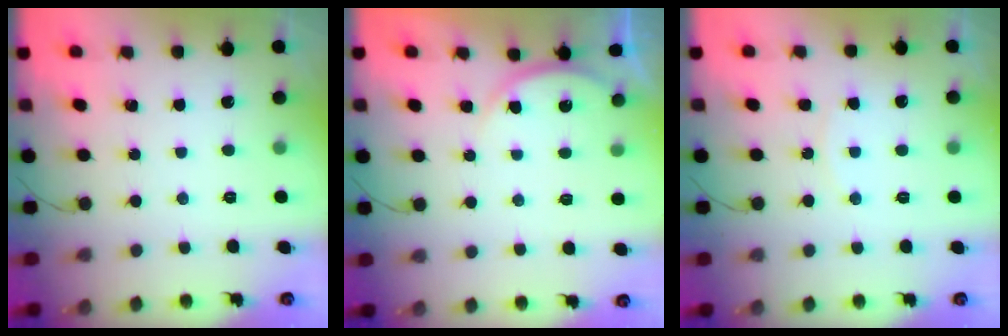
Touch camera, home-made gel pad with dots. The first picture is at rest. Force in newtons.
{"total": 4.2, "press": 4.2, "slide": 0.6}
{"total": 6.7, "press": 6.7, "slide": 0.5}